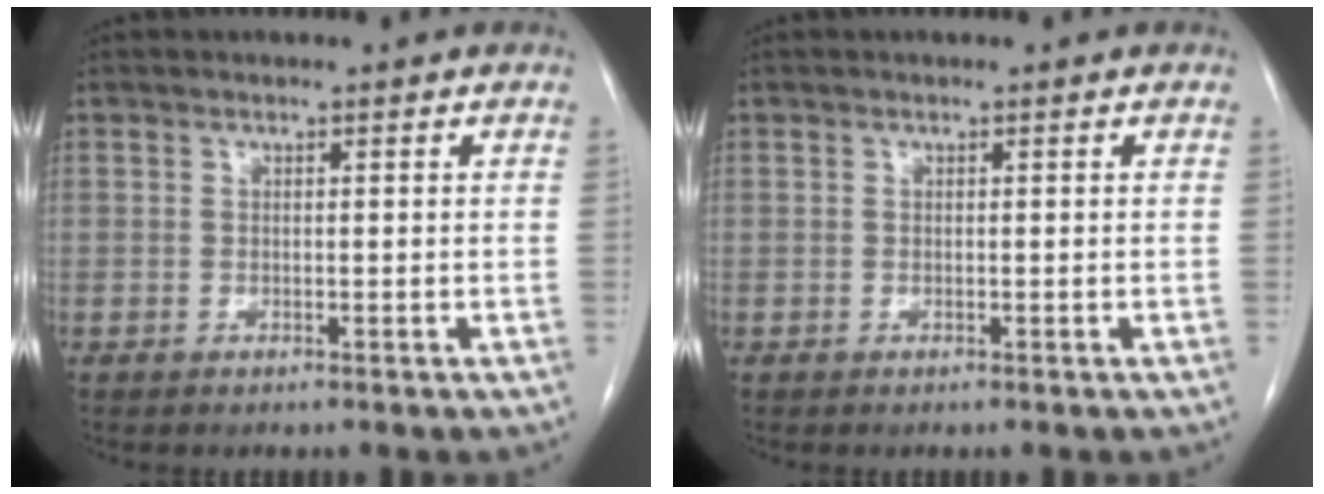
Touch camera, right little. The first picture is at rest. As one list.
[{"total": 0.0}]